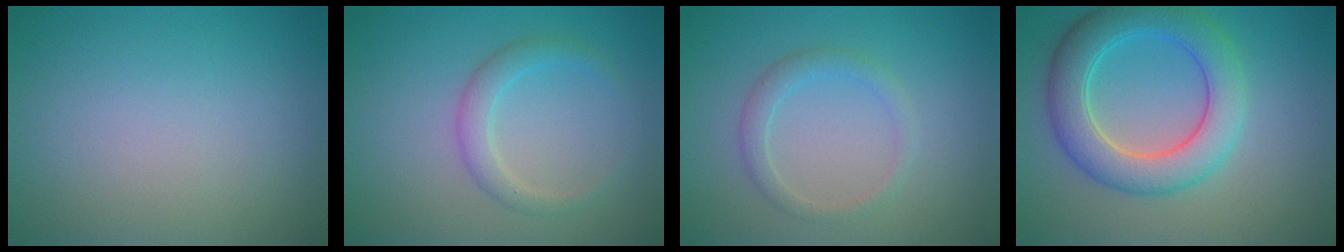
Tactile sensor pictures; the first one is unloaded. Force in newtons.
{"total": 2.2, "press": 2.2, "slide": 0.0}
{"total": 1.9, "press": 1.9, "slide": 0.1}
{"total": 6.4, "press": 6.4, "slide": 0.5}